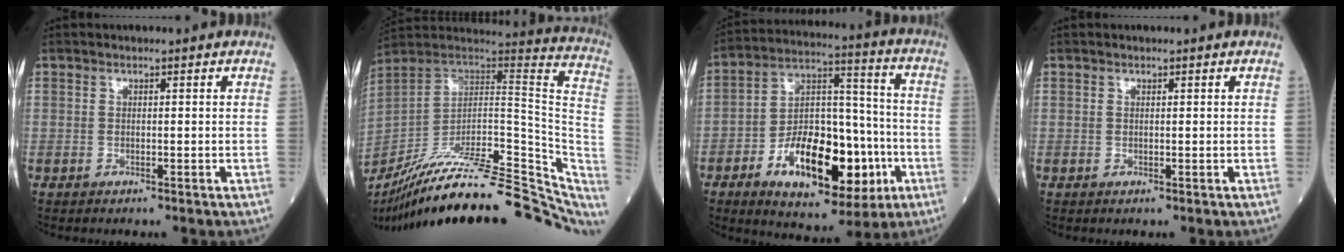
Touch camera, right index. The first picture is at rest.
{"total": 32.5, "force": [-25.4, 7.8, 18.8], "torque": [-0.233, -0.015, -0.365]}
{"total": 18.8, "force": [-6.8, 8.3, 15.5], "torque": [-0.261, 0.017, -0.098]}
{"total": 0.0}